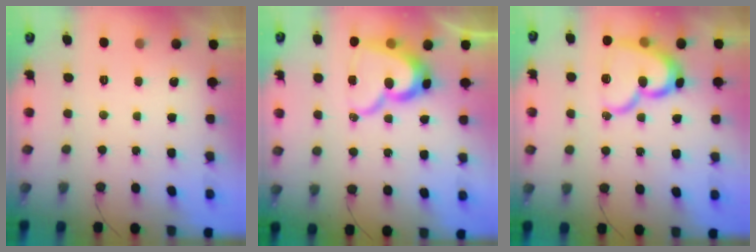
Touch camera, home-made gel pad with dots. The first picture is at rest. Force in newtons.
{"total": 16.5, "press": 16.5, "slide": 1.3}
{"total": 17.1, "press": 17.0, "slide": 1.7}